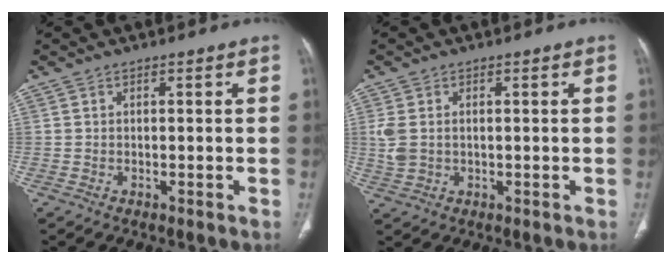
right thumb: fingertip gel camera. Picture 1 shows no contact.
{"total": 4.4, "force": [0.4, 3.0, 3.2], "torque": [-0.088, 0.006, 0.014]}